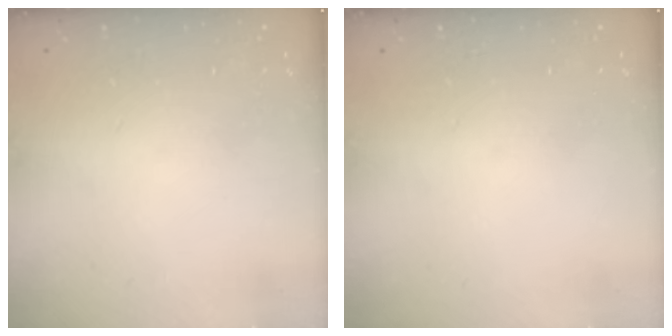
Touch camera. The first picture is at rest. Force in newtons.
{"total": 0.0}